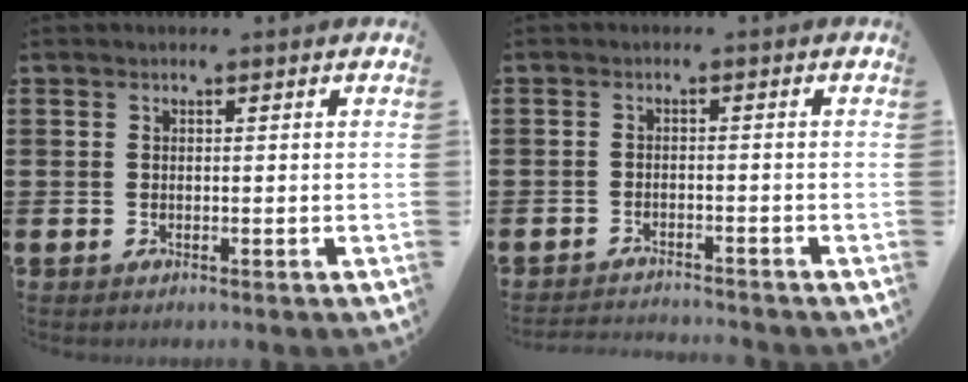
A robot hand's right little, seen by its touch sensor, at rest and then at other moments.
{"total": 1.8, "force": [-1.8, -0.2, -0.1], "torque": [-0.001, 0.003, -0.039]}